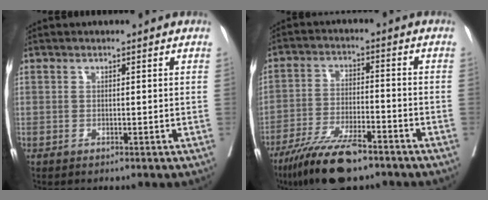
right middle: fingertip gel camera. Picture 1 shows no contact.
{"total": 11.9, "force": [-8.8, 2.6, 7.6], "torque": [-0.138, -0.023, -0.157]}